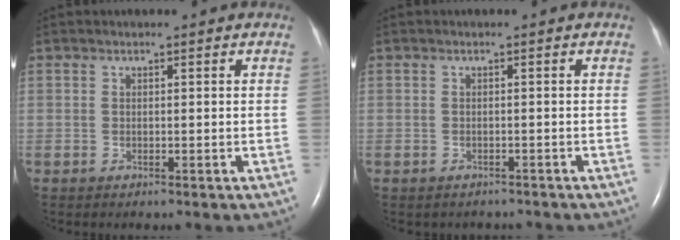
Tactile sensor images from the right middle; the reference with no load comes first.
{"total": 2.6, "force": [-2.3, 1.2, 0.3], "torque": [-0.011, 0.000, -0.026]}